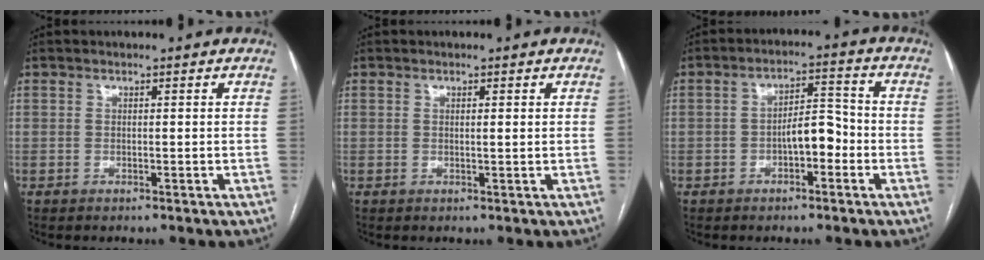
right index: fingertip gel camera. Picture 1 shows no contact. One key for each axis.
{"total": 0.8, "fx": 0.3, "fy": -0.1, "fz": 0.7, "tx": -0.014, "ty": 0.000, "tz": 0.003}
{"total": 5.5, "fx": -1.8, "fy": 2.3, "fz": 4.6, "tx": -0.074, "ty": 0.023, "tz": -0.028}